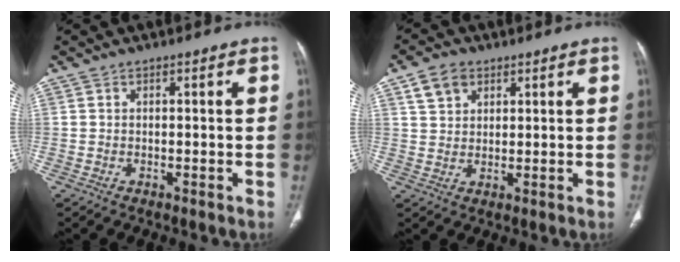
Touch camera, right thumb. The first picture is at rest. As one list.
[{"total": 5.4, "force": [2.8, 3.9, 2.5], "torque": [-0.028, -0.009, 0.054]}]